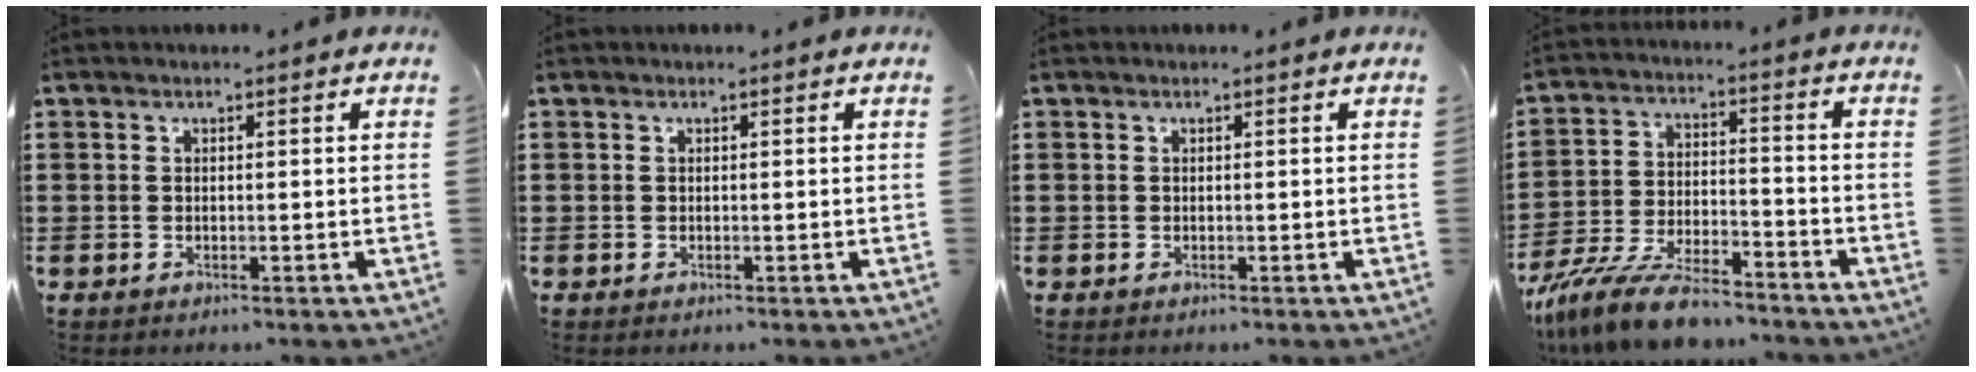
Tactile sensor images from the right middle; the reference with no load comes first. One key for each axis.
{"total": 0.0}
{"total": 0.0}
{"total": 9.6, "fx": -8.5, "fy": 1.8, "fz": 4.1, "tx": -0.084, "ty": 0.017, "tz": -0.165}